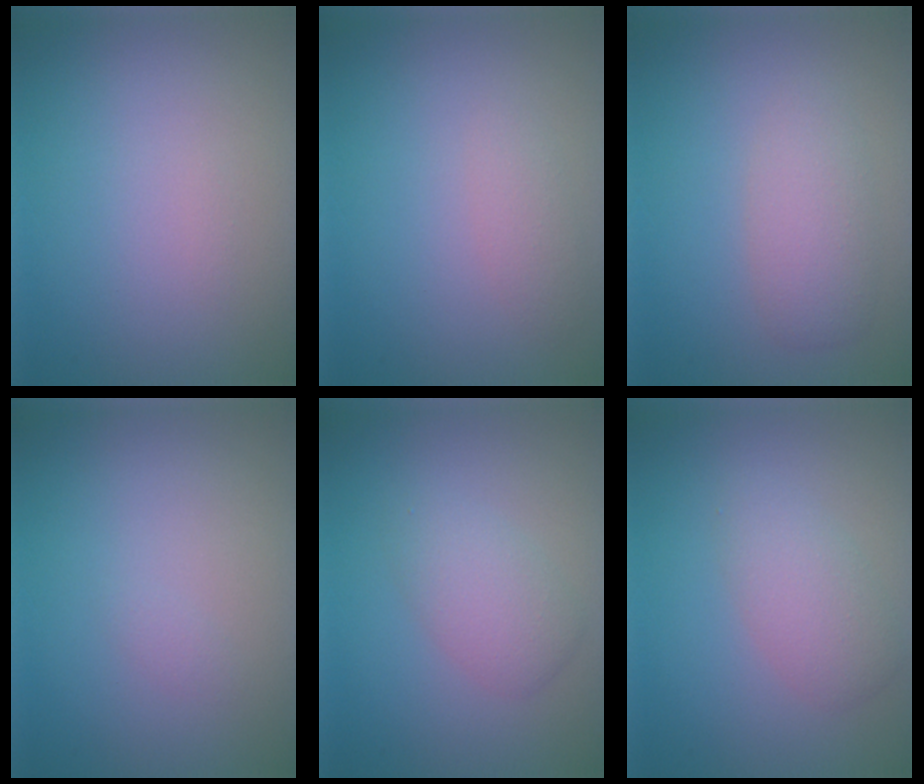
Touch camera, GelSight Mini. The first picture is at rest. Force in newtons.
{"total": 1.2, "press": 1.2, "slide": 0.0}
{"total": 2.8, "press": 2.8, "slide": 0.2}
{"total": 0.5, "press": 0.5, "slide": 0.0}
{"total": 2.7, "press": 2.7, "slide": 0.1}
{"total": 2.9, "press": 2.9, "slide": 0.1}